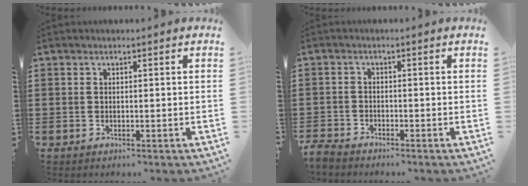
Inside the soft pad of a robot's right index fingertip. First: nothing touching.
{"total": 2.1, "force": [-2.0, 0.4, 0.2], "torque": [-0.015, -0.001, -0.045]}